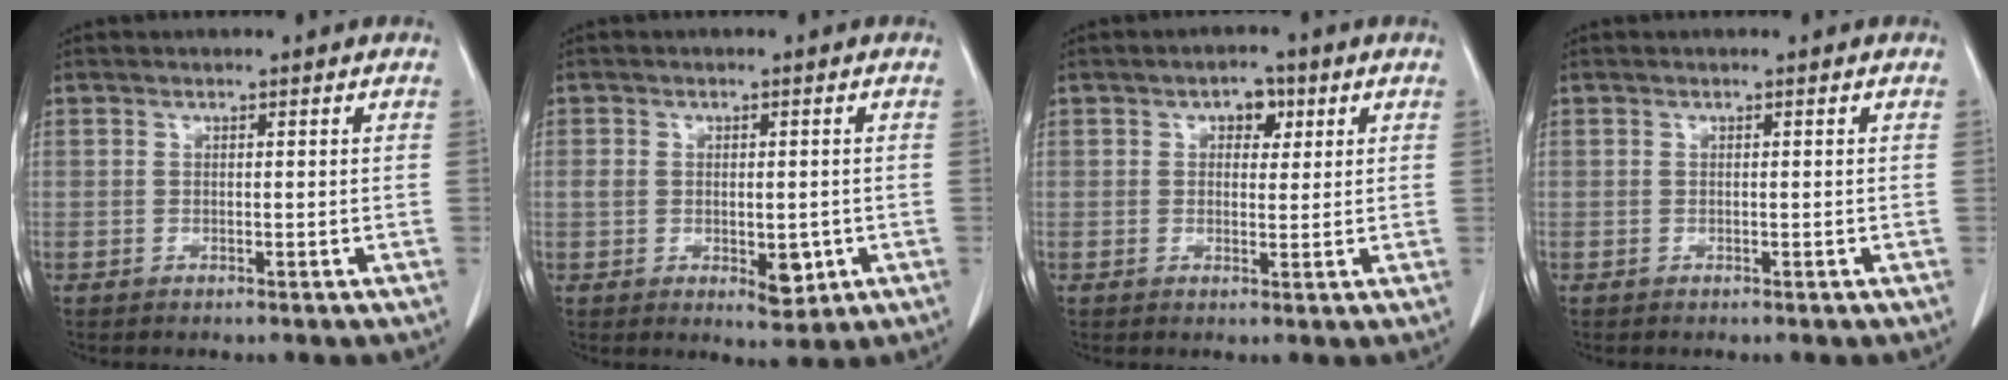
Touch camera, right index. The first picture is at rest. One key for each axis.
{"total": 5.3, "fx": -0.9, "fy": 2.9, "fz": 4.3, "tx": -0.059, "ty": -0.002, "tz": -0.002}
{"total": 3.3, "fx": 1.4, "fy": 2.0, "fz": 2.1, "tx": -0.027, "ty": 0.009, "tz": 0.020}
{"total": 0.0}